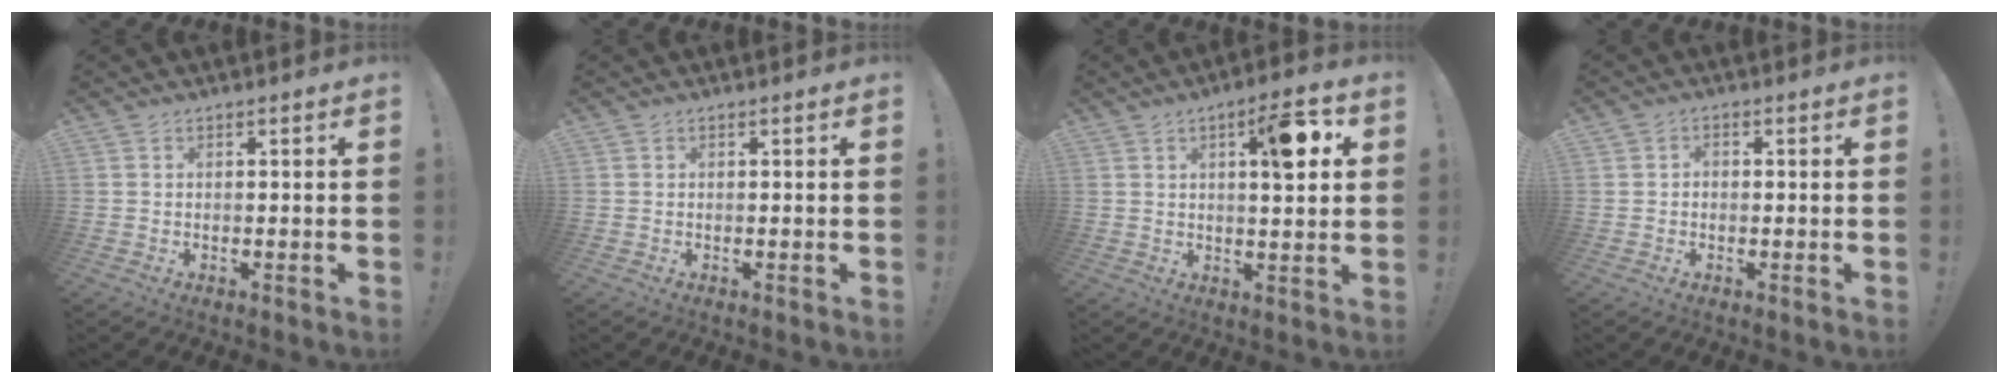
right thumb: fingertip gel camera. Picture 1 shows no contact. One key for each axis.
{"total": 0.0}
{"total": 11.0, "fx": 3.7, "fy": 3.3, "fz": 9.8, "tx": -0.130, "ty": -0.007, "tz": 0.051}
{"total": 1.9, "fx": -1.2, "fy": 1.3, "fz": 0.8, "tx": -0.018, "ty": 0.011, "tz": -0.020}